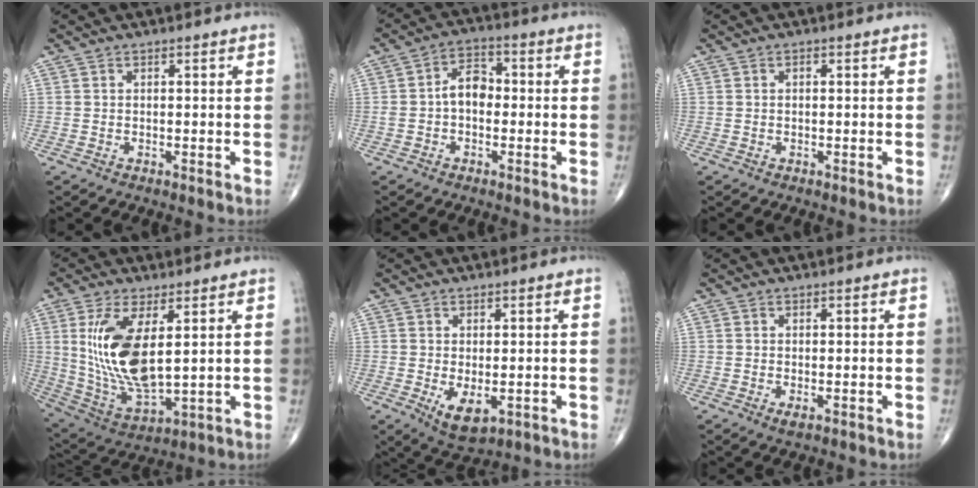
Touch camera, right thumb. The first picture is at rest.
{"total": 6.0, "force": [-0.5, 4.0, 4.5], "torque": [-0.065, 0.024, -0.019]}
{"total": 0.5, "force": [0.1, 0.3, 0.5], "torque": [-0.007, 0.001, 0.002]}
{"total": 16.1, "force": [3.4, 6.8, 14.2], "torque": [-0.283, -0.025, 0.082]}
{"total": 5.8, "force": [-1.3, 2.9, 4.8], "torque": [-0.075, -0.014, -0.008]}
{"total": 1.2, "force": [-0.4, 0.5, 1.0], "torque": [-0.018, -0.004, -0.005]}